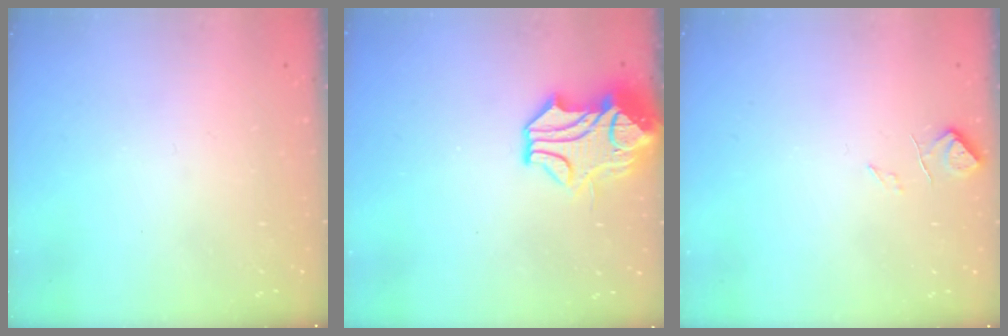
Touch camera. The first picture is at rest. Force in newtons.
{"total": 4.2, "press": 4.0, "slide": 1.3}
{"total": 4.6, "press": 4.5, "slide": 0.9}